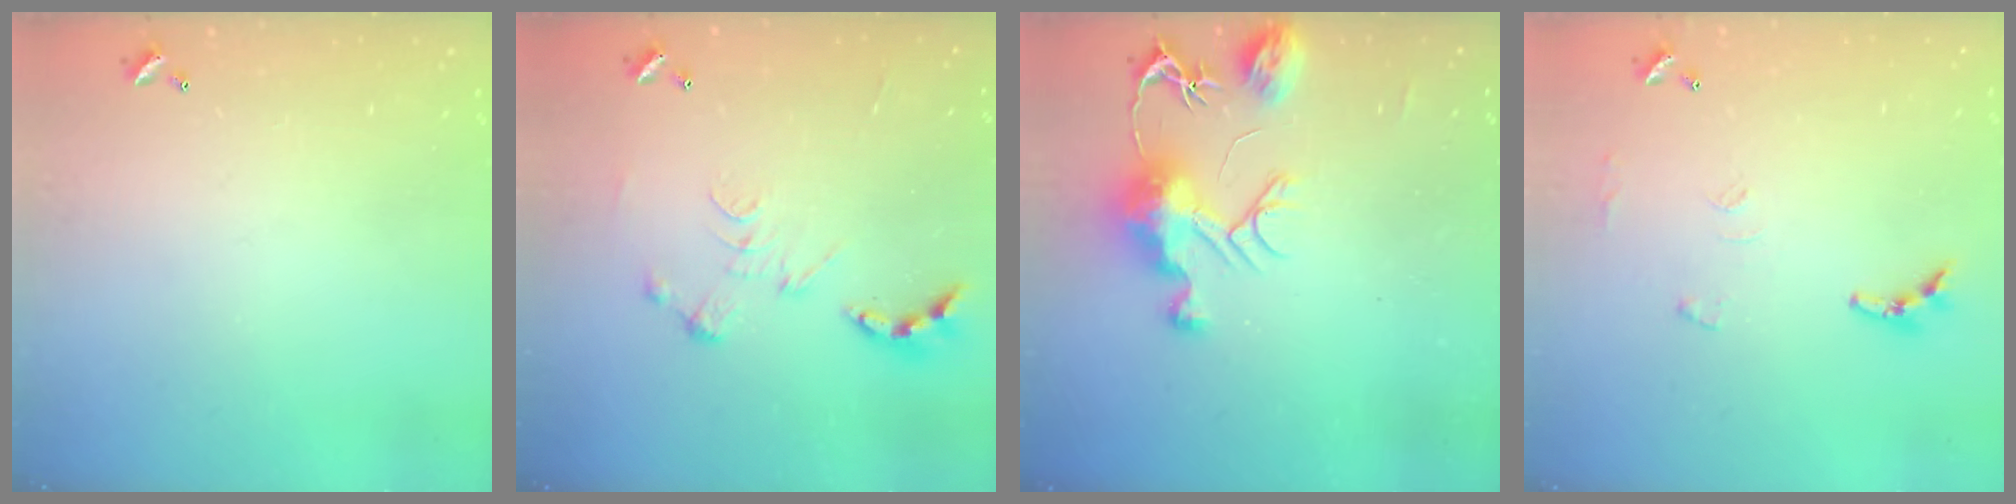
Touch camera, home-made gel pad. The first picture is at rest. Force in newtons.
{"total": 0.0}
{"total": 10.5, "press": 10.4, "slide": 1.1}
{"total": 7.1, "press": 7.1, "slide": 0.5}